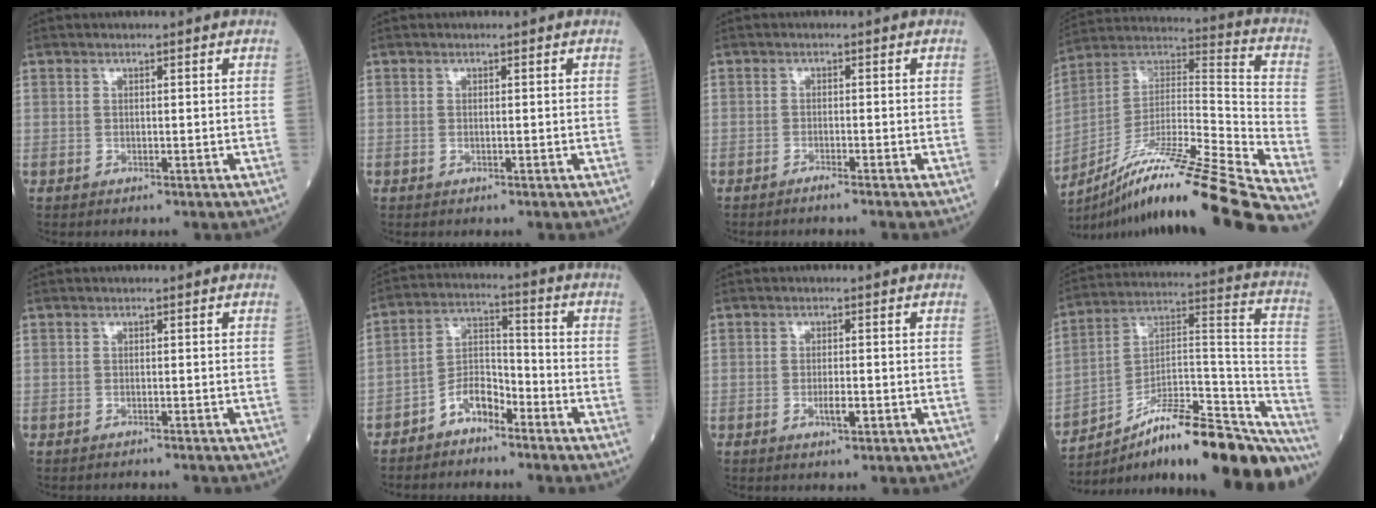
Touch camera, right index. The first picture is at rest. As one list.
[{"total": 0.0}, {"total": 1.7, "force": [-1.5, -0.4, 0.8], "torque": [-0.013, 0.002, -0.024]}, {"total": 25.2, "force": [-19.8, -1.8, 15.5], "torque": [-0.240, -0.012, -0.347]}, {"total": 2.3, "force": [-2.2, 0.0, 0.4], "torque": [-0.006, -0.004, -0.030]}, {"total": 6.2, "force": [-4.5, 2.7, 3.3], "torque": [-0.061, 0.013, -0.090]}, {"total": 2.1, "force": [-0.8, 0.5, 1.9], "torque": [-0.033, 0.000, -0.014]}, {"total": 27.8, "force": [-21.7, 5.1, 16.5], "torque": [-0.169, 0.033, -0.326]}]